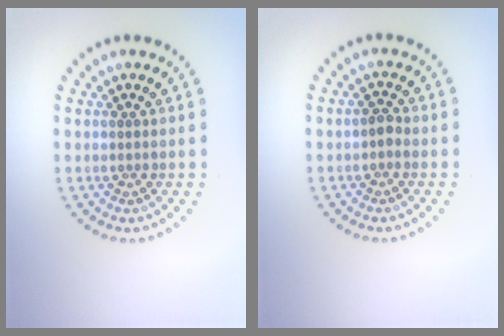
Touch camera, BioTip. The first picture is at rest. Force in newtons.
{"total": 0.9, "press": 0.9, "slide": 0.2}